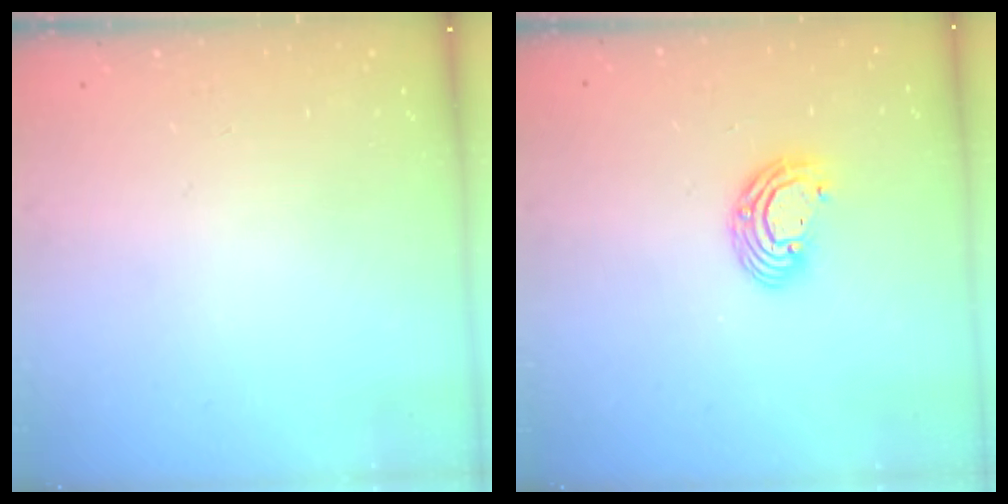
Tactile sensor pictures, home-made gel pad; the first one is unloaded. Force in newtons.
{"total": 8.0, "press": 7.9, "slide": 1.2}